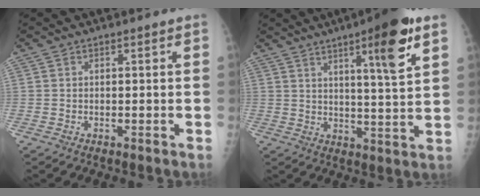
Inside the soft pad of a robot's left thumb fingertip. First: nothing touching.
{"total": 12.4, "force": [6.5, 1.6, 10.4], "torque": [-0.147, -0.034, 0.092]}